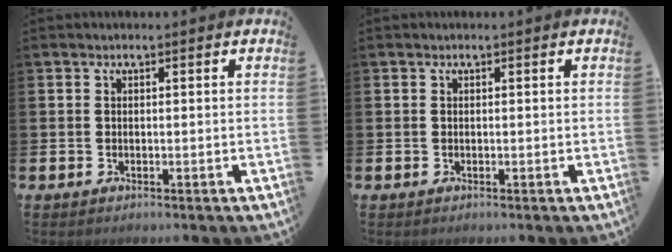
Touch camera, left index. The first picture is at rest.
{"total": 0.0}